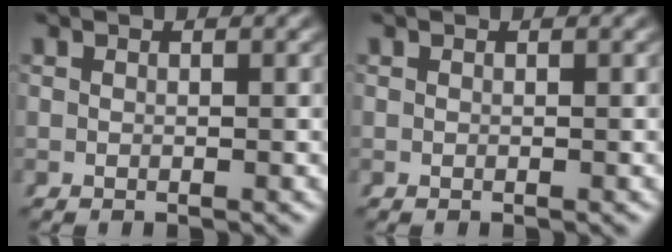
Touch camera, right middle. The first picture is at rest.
{"total": 0.0}